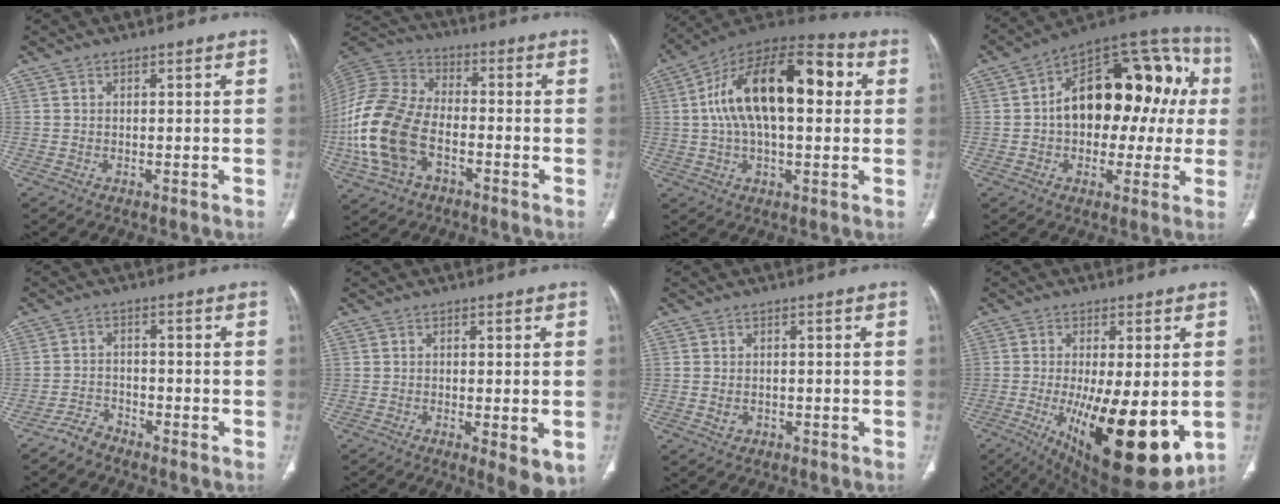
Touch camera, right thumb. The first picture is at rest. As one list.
[{"total": 20.1, "force": [-5.7, 12.8, 14.4], "torque": [-0.321, 0.021, -0.109]}, {"total": 23.0, "force": [3.8, 11.1, 19.8], "torque": [-0.323, 0.033, 0.049]}, {"total": 24.8, "force": [2.2, 14.7, 19.9], "torque": [-0.246, 0.053, 0.026]}, {"total": 3.0, "force": [-2.8, 1.0, 0.3], "torque": [-0.005, 0.009, -0.057]}, {"total": 6.2, "force": [-1.9, 1.7, 5.6], "torque": [-0.081, -0.017, -0.025]}, {"total": 1.9, "force": [-0.6, 1.5, 1.0], "torque": [-0.016, 0.006, -0.004]}, {"total": 20.9, "force": [-4.9, 7.1, 19.1], "torque": [-0.277, -0.035, -0.050]}]